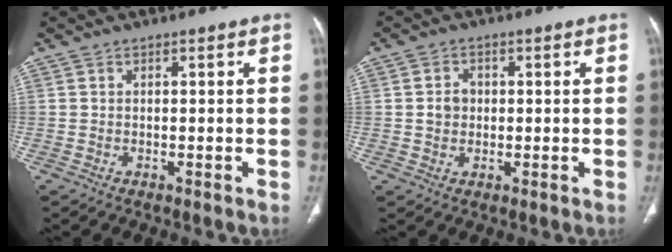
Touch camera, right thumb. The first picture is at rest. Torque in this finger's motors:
{"motor_torque": [-0.07, -0.25, 0.28, 0.52, -0.02]}